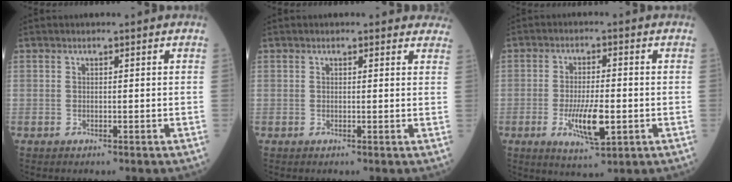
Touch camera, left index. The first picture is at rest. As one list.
[{"total": 4.2, "force": [3.9, 1.6, 0.6], "torque": [0.015, -0.003, 0.020]}, {"total": 7.5, "force": [-2.1, 1.8, 7.0], "torque": [-0.133, -0.012, -0.032]}]